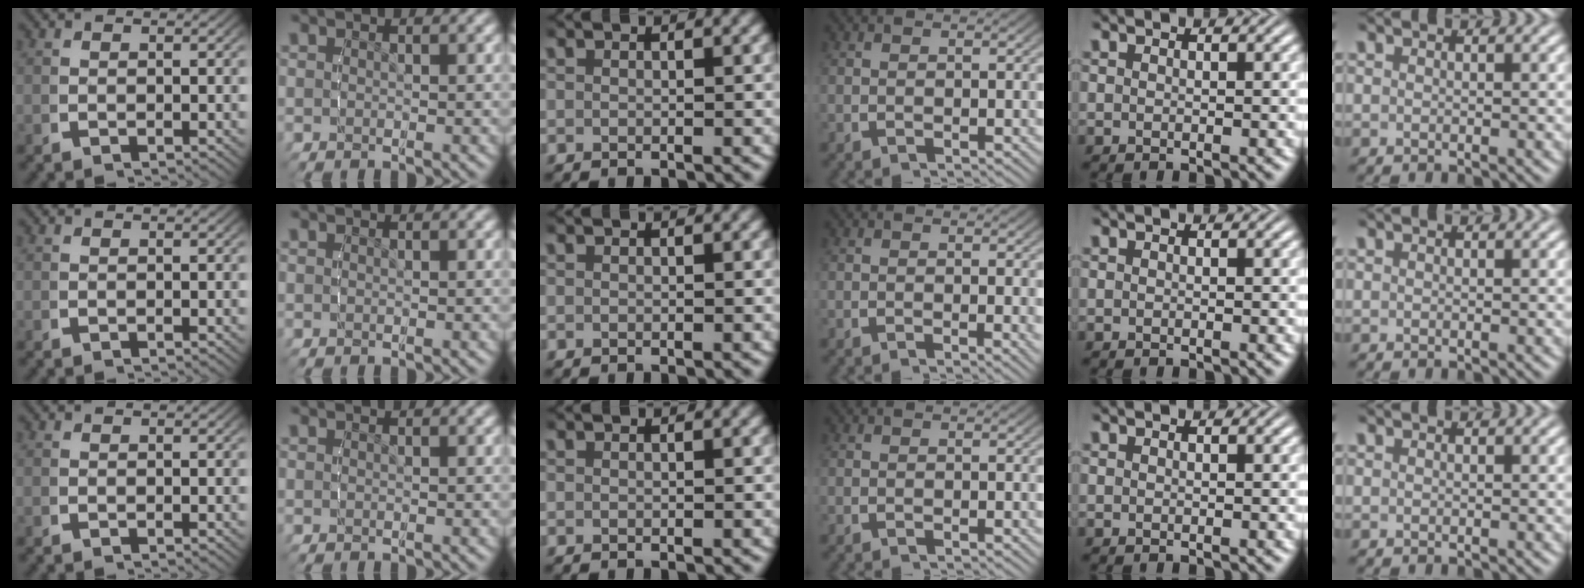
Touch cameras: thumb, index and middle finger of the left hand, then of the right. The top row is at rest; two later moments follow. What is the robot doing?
{"motion": "lift_and_place", "object": "cubes"}